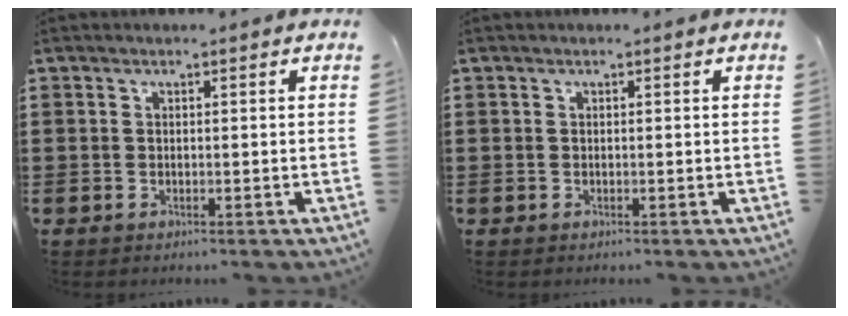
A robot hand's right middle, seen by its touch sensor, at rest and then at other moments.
{"total": 0.0}